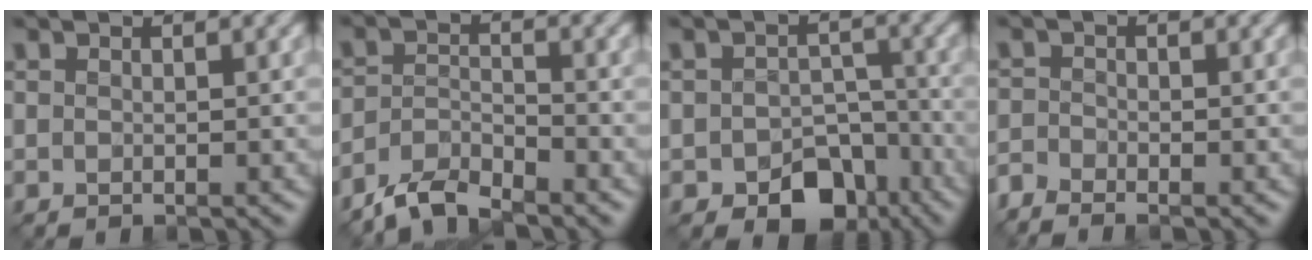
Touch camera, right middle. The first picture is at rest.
{"total": 3.9, "force": [-3.6, 0.7, 1.3], "torque": [-0.029, 0.002, -0.080]}
{"total": 5.6, "force": [-3.2, 3.6, 2.8], "torque": [-0.032, -0.008, -0.047]}
{"total": 1.9, "force": [-1.9, 0.3, 0.4], "torque": [-0.012, -0.005, -0.050]}